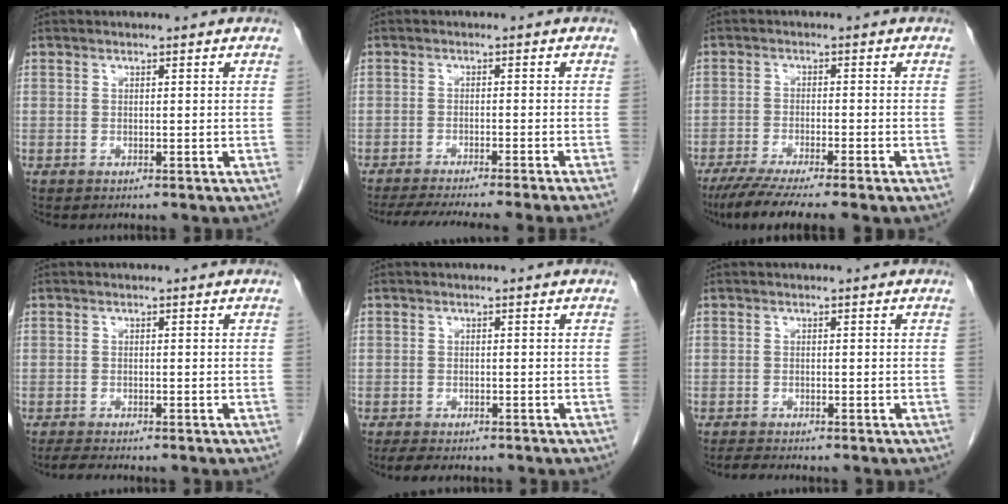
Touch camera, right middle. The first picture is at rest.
{"total": 13.4, "force": [-11.8, -1.2, 6.4], "torque": [-0.078, -0.032, -0.169]}
{"total": 8.9, "force": [-6.9, -0.1, 5.6], "torque": [-0.082, -0.021, -0.109]}
{"total": 2.2, "force": [-1.9, -0.2, 1.0], "torque": [-0.027, -0.011, -0.033]}
{"total": 3.7, "force": [-3.0, 1.1, 1.8], "torque": [-0.034, -0.012, -0.039]}
{"total": 1.5, "force": [-1.4, -0.3, 0.4], "torque": [-0.020, -0.009, -0.026]}